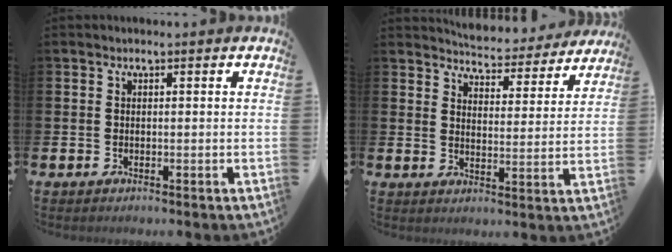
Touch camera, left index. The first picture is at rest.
{"total": 5.3, "force": [5.2, 0.9, 0.3], "torque": [-0.019, -0.043, 0.088]}